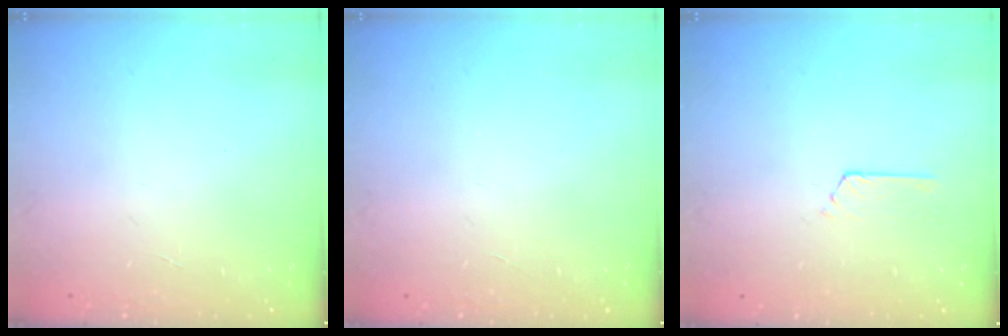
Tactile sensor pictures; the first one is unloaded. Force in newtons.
{"total": 0.0}
{"total": 2.7, "press": 2.7, "slide": 0.4}